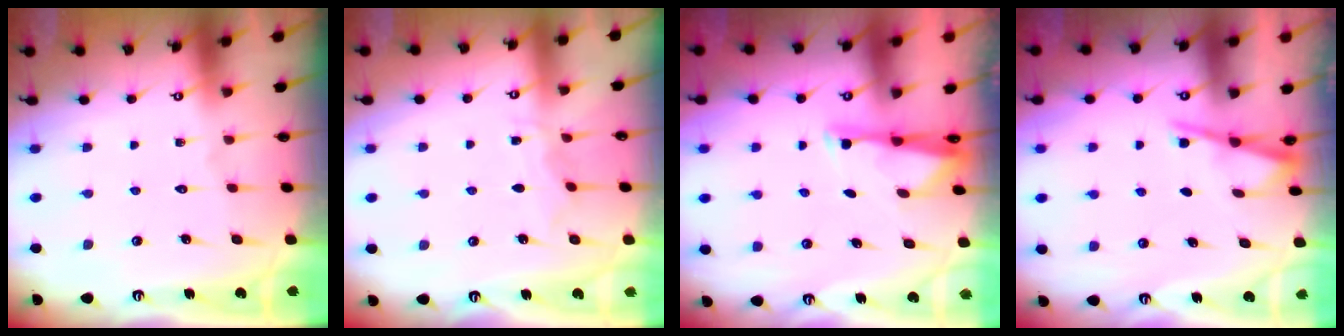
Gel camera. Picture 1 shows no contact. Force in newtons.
{"total": 4.3, "press": 4.2, "slide": 0.6}
{"total": 2.9, "press": 2.8, "slide": 0.6}
{"total": 2.6, "press": 2.6, "slide": 0.2}